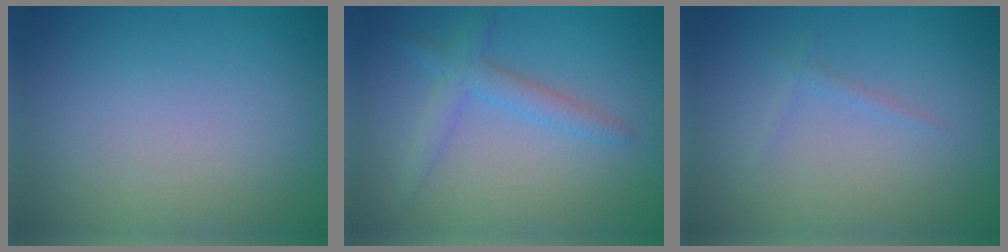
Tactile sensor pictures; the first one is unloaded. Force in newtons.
{"total": 2.6, "press": 2.6, "slide": 0.1}
{"total": 0.8, "press": 0.8, "slide": 0.0}